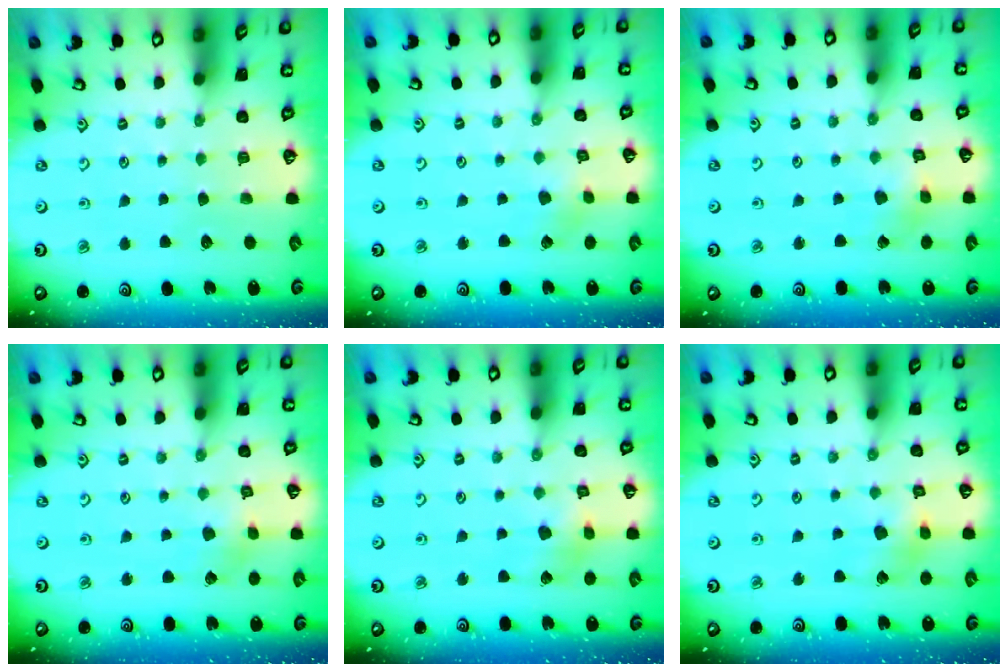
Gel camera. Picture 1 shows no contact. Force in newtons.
{"total": 2.6, "press": 2.6, "slide": 0.3}
{"total": 2.2, "press": 2.2, "slide": 0.2}
{"total": 2.5, "press": 2.5, "slide": 0.3}
{"total": 6.2, "press": 6.1, "slide": 0.8}
{"total": 7.2, "press": 7.2, "slide": 0.9}